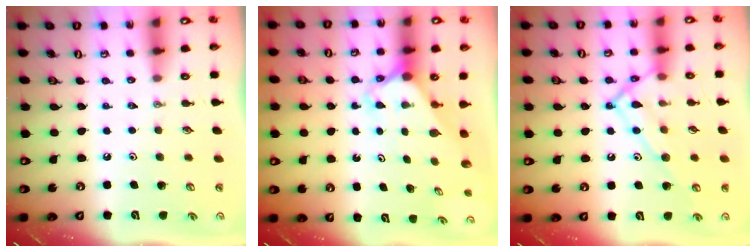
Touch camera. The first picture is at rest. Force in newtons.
{"total": 2.3, "press": 2.3, "slide": 0.2}
{"total": 14.1, "press": 14.1, "slide": 1.0}